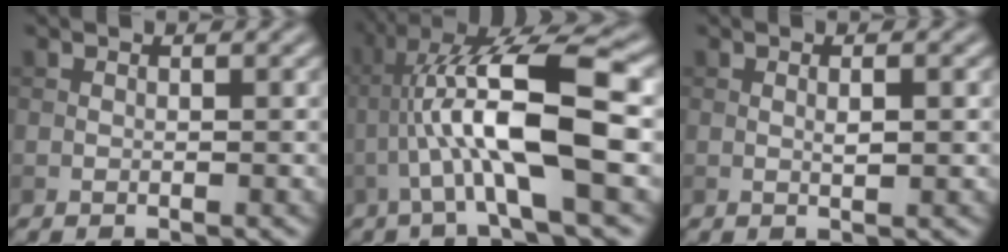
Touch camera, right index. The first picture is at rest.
{"total": 10.3, "force": [-0.8, 2.2, 10.0], "torque": [-0.183, 0.023, -0.015]}
{"total": 1.1, "force": [0.2, 0.2, 1.1], "torque": [-0.022, -0.001, 0.004]}